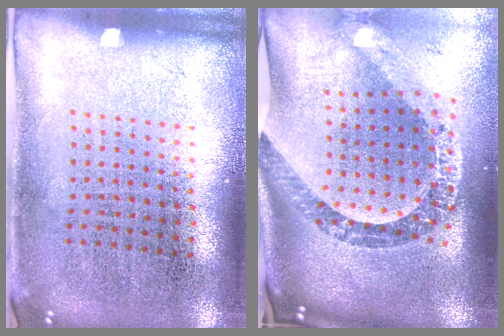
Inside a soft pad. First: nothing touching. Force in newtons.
{"total": 2.6, "press": 1.9, "slide": 1.7}